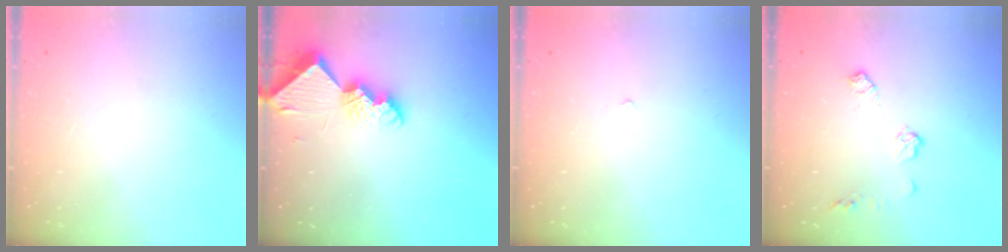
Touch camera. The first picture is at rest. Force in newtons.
{"total": 10.1, "press": 10.0, "slide": 1.0}
{"total": 2.1, "press": 2.1, "slide": 0.4}
{"total": 7.2, "press": 7.2, "slide": 0.2}